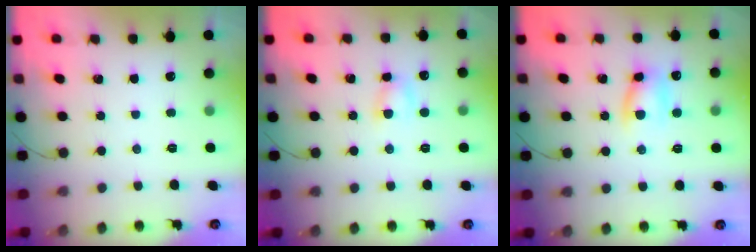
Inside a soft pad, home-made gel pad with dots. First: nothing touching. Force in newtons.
{"total": 3.9, "press": 3.7, "slide": 1.1}
{"total": 7.8, "press": 7.8, "slide": 0.8}